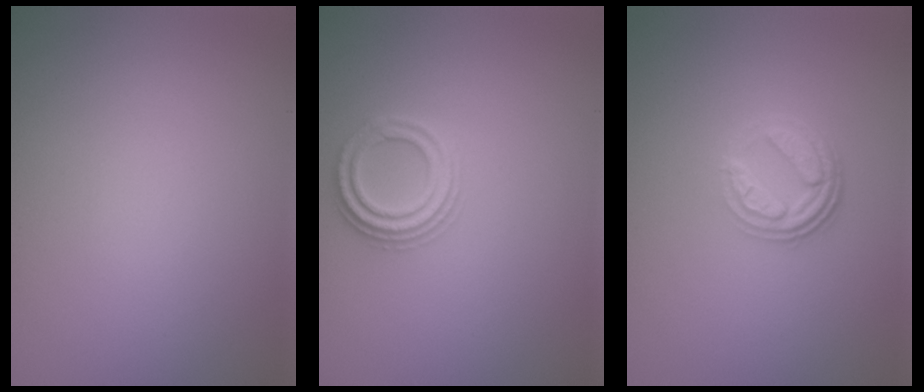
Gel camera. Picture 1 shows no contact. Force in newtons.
{"total": 2.5, "press": 2.4, "slide": 0.4}
{"total": 3.8, "press": 2.8, "slide": 2.6}